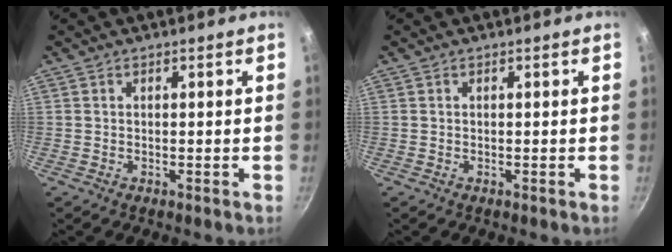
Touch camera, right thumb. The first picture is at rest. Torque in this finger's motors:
{"motor_torque": [0.00, 0.00, 0.03, 0.00, 0.01]}